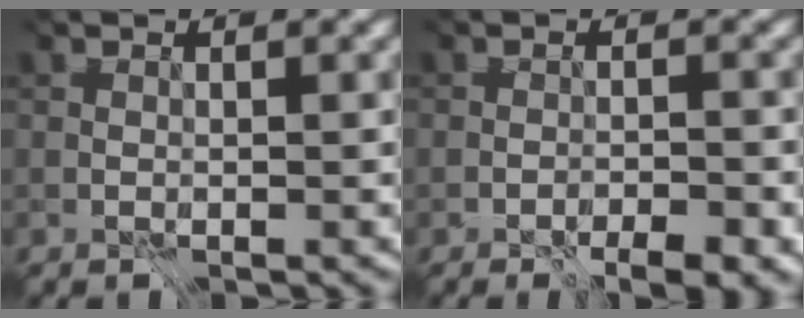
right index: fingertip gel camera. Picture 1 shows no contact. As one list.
[{"total": 3.8, "force": [-3.7, -0.2, 0.5], "torque": [0.010, -0.008, -0.058]}]